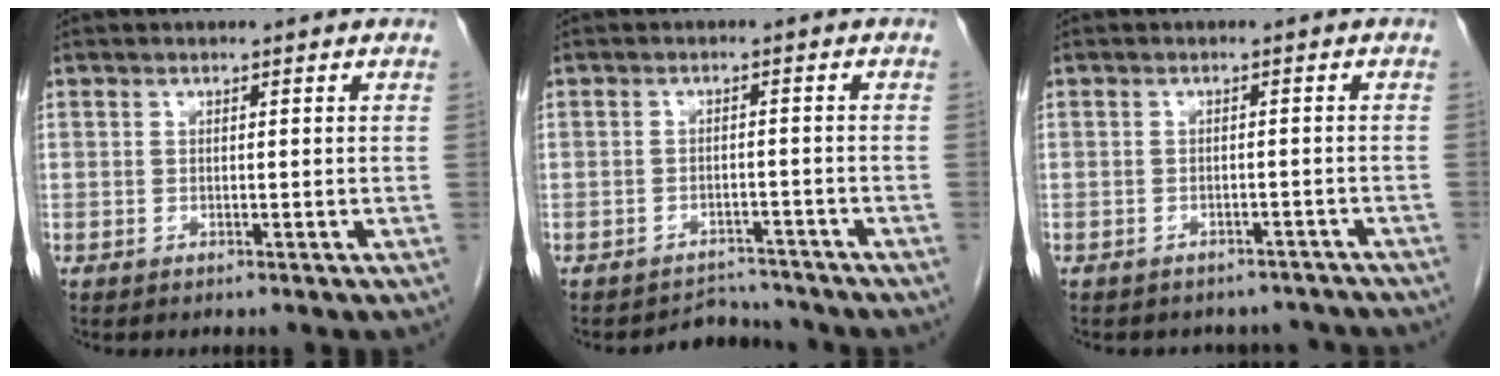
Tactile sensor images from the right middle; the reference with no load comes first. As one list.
[{"total": 3.6, "force": [-3.4, 0.6, -1.1], "torque": [0.013, 0.007, -0.046]}, {"total": 7.9, "force": [-7.1, 3.3, 0.8], "torque": [-0.011, 0.012, -0.071]}]